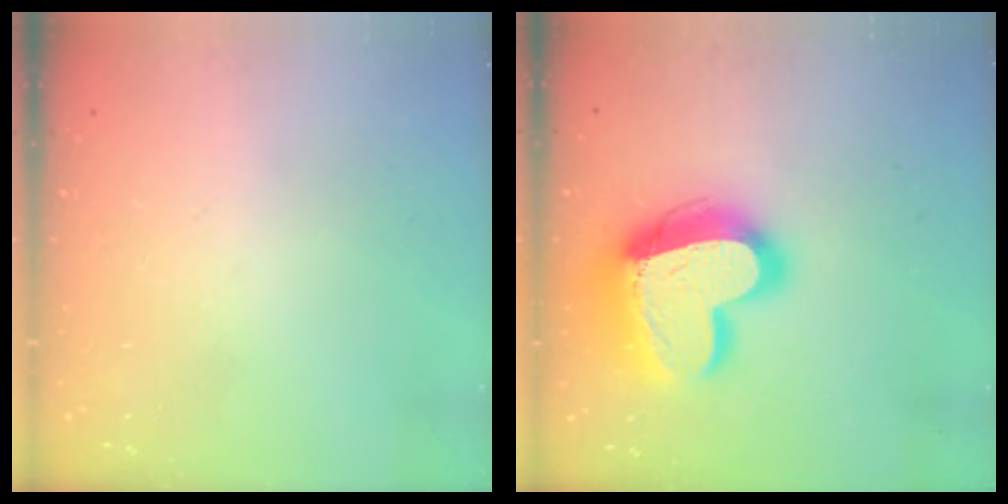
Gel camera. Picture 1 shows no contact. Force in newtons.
{"total": 21.0, "press": 20.9, "slide": 1.9}